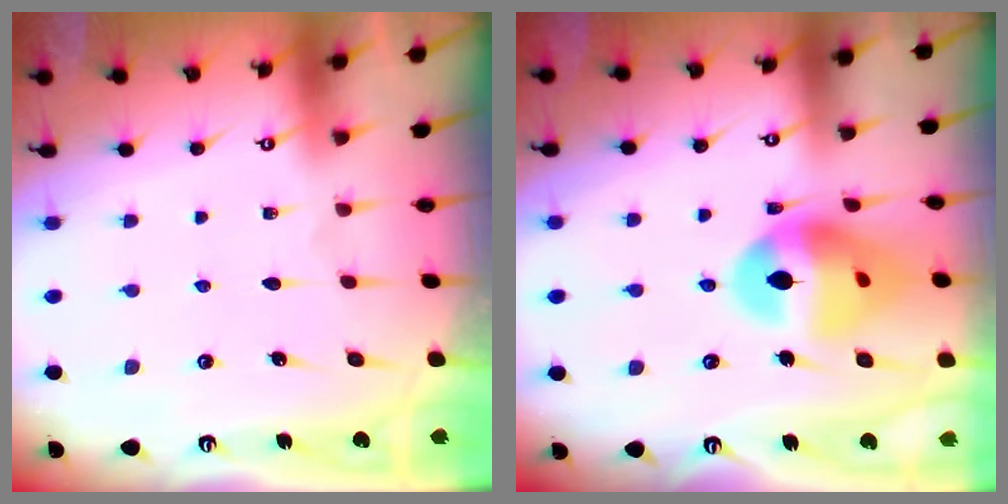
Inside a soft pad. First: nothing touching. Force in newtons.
{"total": 16.3, "press": 16.2, "slide": 1.7}